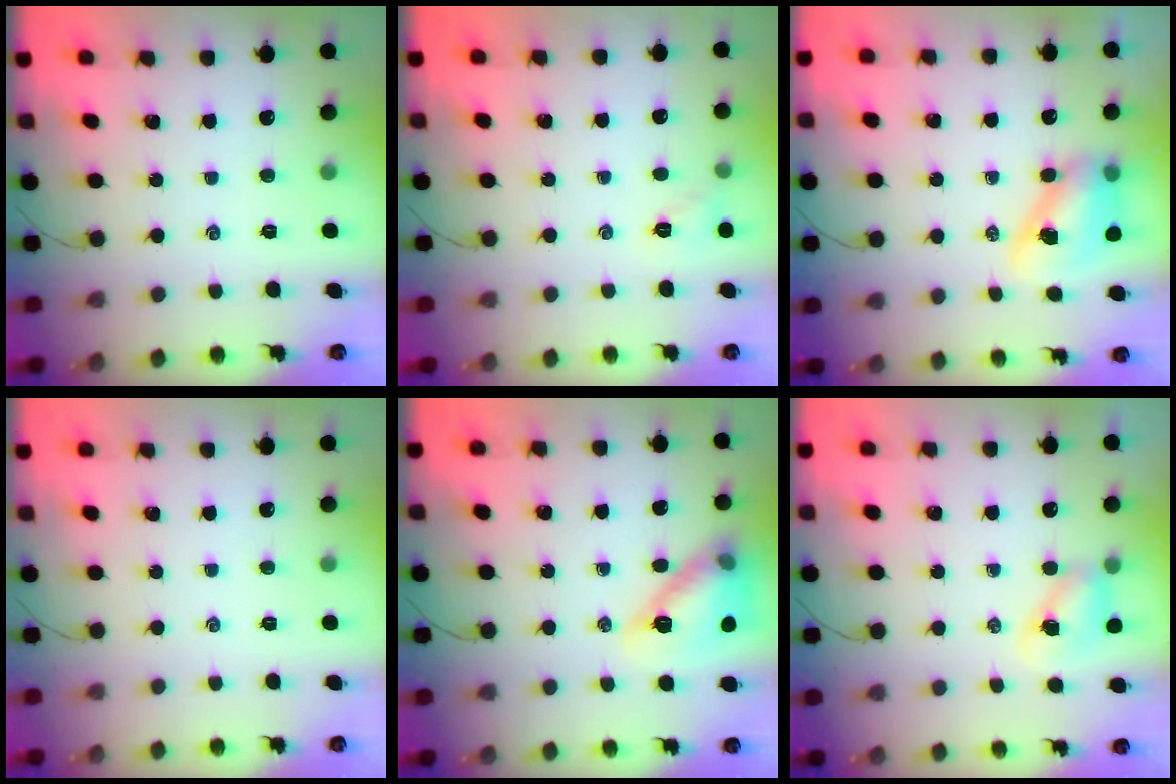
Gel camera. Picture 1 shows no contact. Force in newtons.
{"total": 5.6, "press": 5.5, "slide": 1.2}
{"total": 10.2, "press": 10.0, "slide": 2.2}
{"total": 0.0}
{"total": 14.7, "press": 14.6, "slide": 1.9}
{"total": 5.8, "press": 5.8, "slide": 0.4}